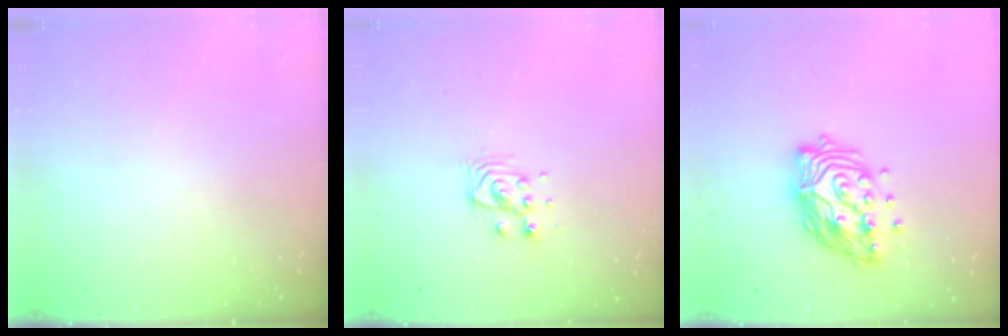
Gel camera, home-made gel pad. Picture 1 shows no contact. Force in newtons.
{"total": 5.4, "press": 5.4, "slide": 0.1}
{"total": 14.9, "press": 14.9, "slide": 1.3}